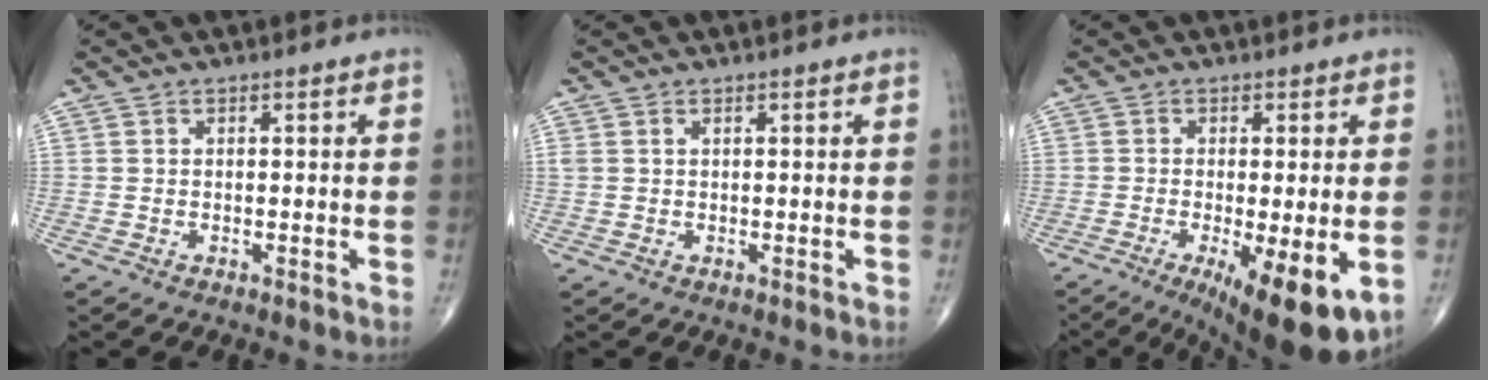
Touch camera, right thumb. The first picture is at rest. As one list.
[{"total": 0.8, "force": [0.4, 0.5, 0.5], "torque": [-0.013, 0.012, 0.011]}, {"total": 13.4, "force": [-4.6, 3.7, 12.0], "torque": [-0.157, -0.020, -0.061]}]